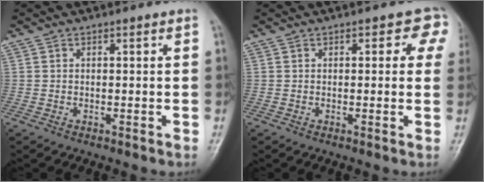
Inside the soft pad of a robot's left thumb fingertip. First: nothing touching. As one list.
[{"total": 4.5, "force": [1.6, 2.6, 3.3], "torque": [0.008, 0.001, 0.006]}]